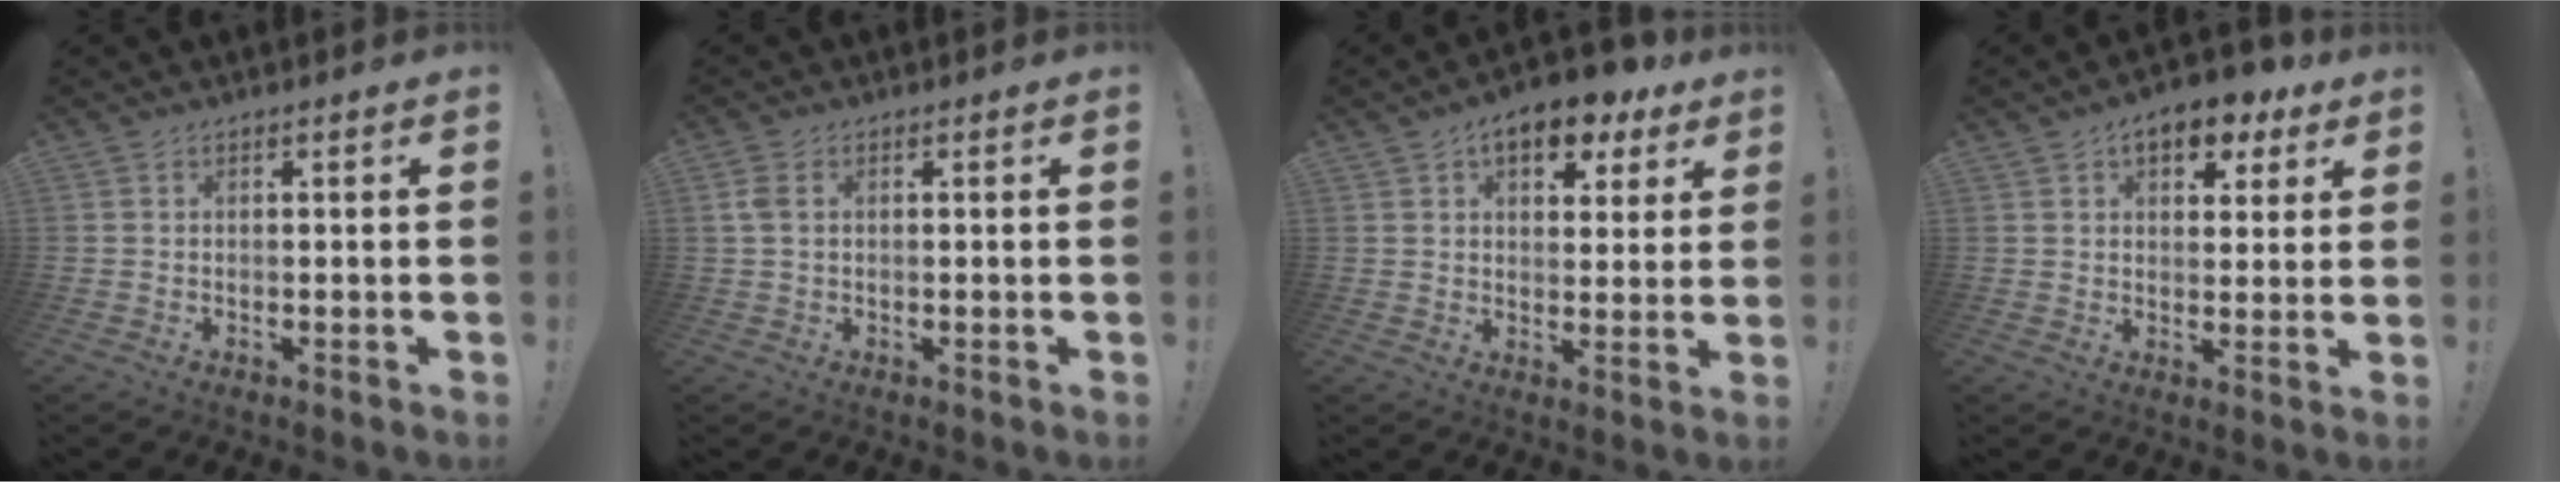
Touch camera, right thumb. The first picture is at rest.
{"total": 3.1, "force": [1.0, 1.8, 2.3], "torque": [-0.046, 0.007, 0.019]}
{"total": 11.1, "force": [6.8, 5.5, 6.9], "torque": [-0.092, -0.034, 0.117]}
{"total": 9.6, "force": [5.6, 5.3, 5.6], "torque": [-0.074, -0.024, 0.099]}